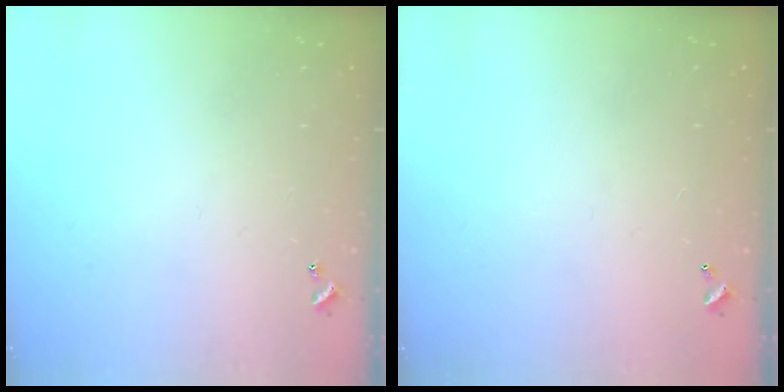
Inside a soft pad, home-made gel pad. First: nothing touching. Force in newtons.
{"total": 2.9, "press": 2.9, "slide": 0.1}